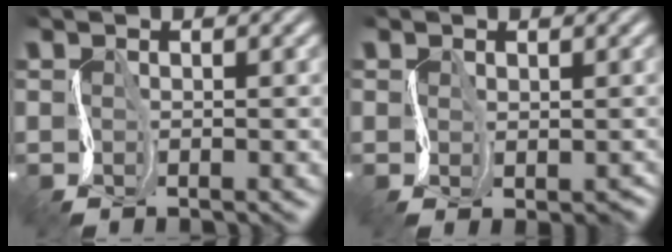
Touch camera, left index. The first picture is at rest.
{"total": 1.4, "force": [-0.6, 1.2, 0.5], "torque": [-0.012, -0.003, -0.010]}